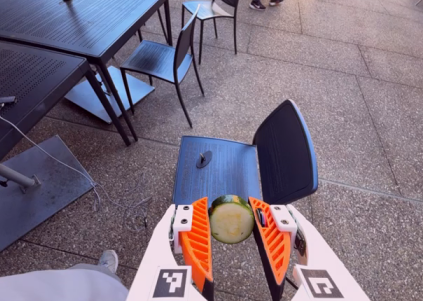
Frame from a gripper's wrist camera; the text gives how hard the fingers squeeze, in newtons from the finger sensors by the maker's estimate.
{"total": 10.3, "left": 9.9, "right": 10.7}